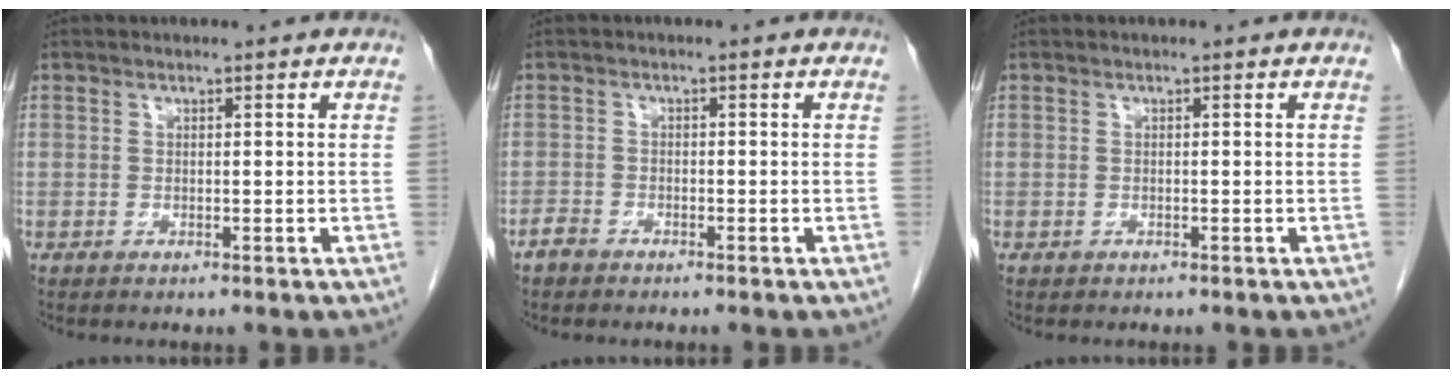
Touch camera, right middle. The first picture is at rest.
{"total": 1.8, "force": [-1.5, 0.8, 0.5], "torque": [-0.016, 0.001, -0.026]}
{"total": 0.0}